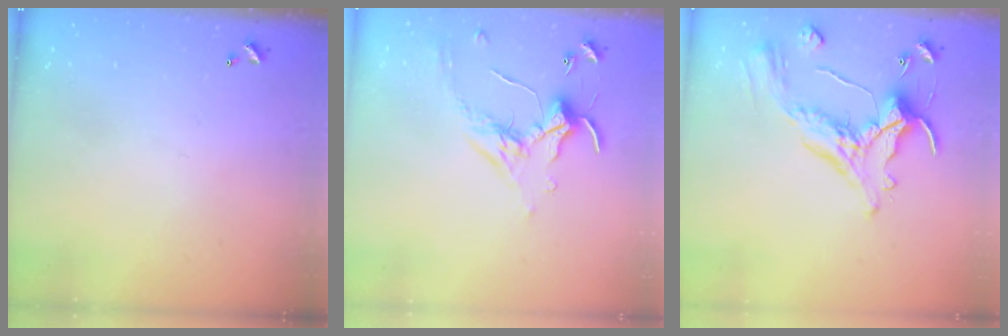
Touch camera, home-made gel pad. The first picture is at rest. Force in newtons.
{"total": 0.0}
{"total": 2.5, "press": 2.2, "slide": 1.2}